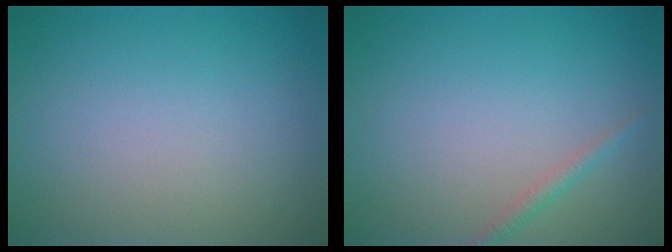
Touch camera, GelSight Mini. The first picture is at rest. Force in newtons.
{"total": 1.0, "press": 1.0, "slide": 0.0}